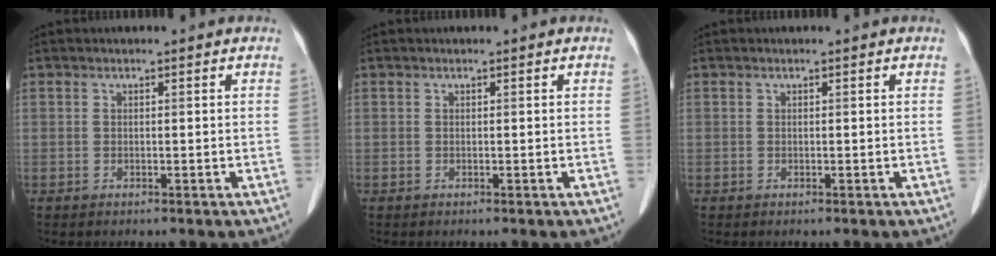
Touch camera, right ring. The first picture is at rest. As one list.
[{"total": 0.0}, {"total": 0.0}]